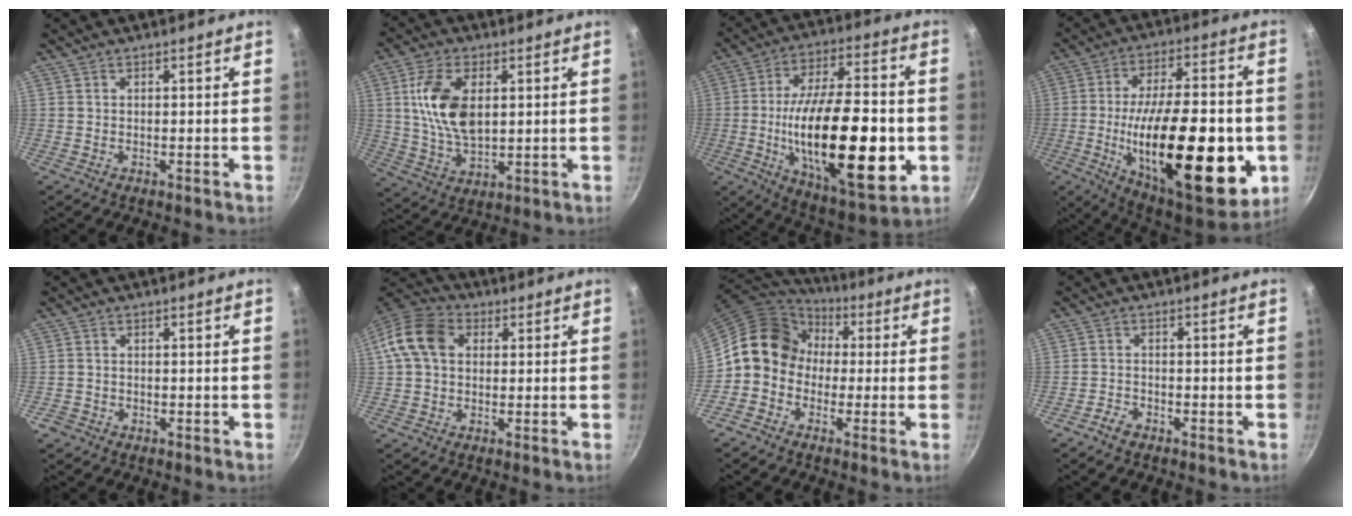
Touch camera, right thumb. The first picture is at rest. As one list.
[{"total": 12.5, "force": [2.8, 6.7, 10.2], "torque": [-0.191, -0.012, 0.058]}, {"total": 28.6, "force": [-4.6, 11.4, 25.8], "torque": [-0.416, 0.006, -0.065]}, {"total": 31.6, "force": [-6.2, 12.8, 28.2], "torque": [-0.413, 0.007, -0.085]}, {"total": 1.7, "force": [-1.0, 1.3, 0.5], "torque": [-0.013, 0.004, -0.018]}, {"total": 10.4, "force": [2.0, 7.8, 6.6], "torque": [-0.101, 0.024, 0.018]}, {"total": 11.6, "force": [0.2, 10.1, 5.7], "torque": [-0.061, 0.032, -0.021]}, {"total": 2.6, "force": [-2.0, 1.3, 1.0], "torque": [-0.021, 0.022, -0.039]}]